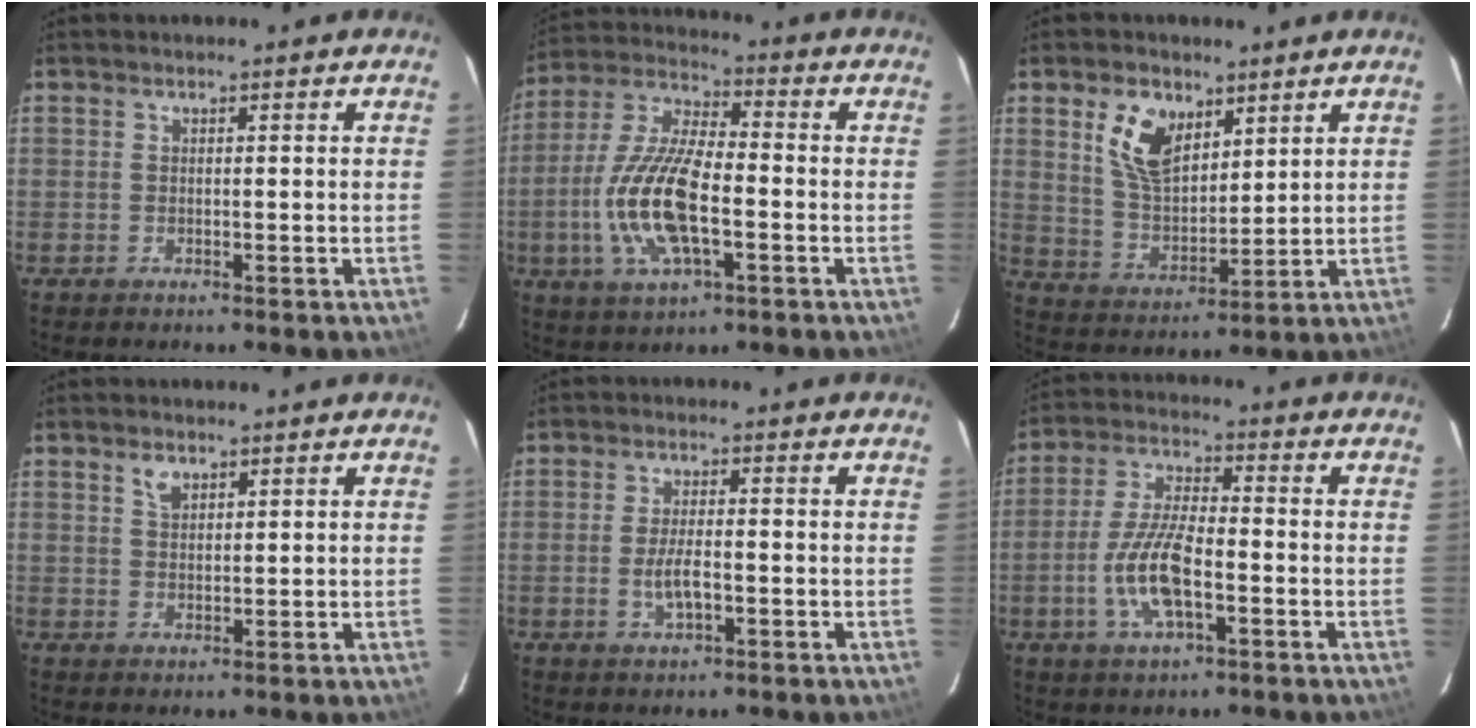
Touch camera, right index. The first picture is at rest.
{"total": 15.5, "force": [-3.6, 5.6, 14.0], "torque": [-0.297, -0.002, -0.072]}
{"total": 10.2, "force": [5.1, 5.9, 6.6], "torque": [-0.127, 0.015, 0.107]}
{"total": 2.4, "force": [1.5, 1.4, 1.2], "torque": [-0.020, 0.006, 0.029]}
{"total": 4.4, "force": [-1.2, 1.3, 4.0], "torque": [-0.079, -0.003, -0.021]}
{"total": 10.6, "force": [-3.4, 3.4, 9.4], "torque": [-0.196, 0.000, -0.066]}